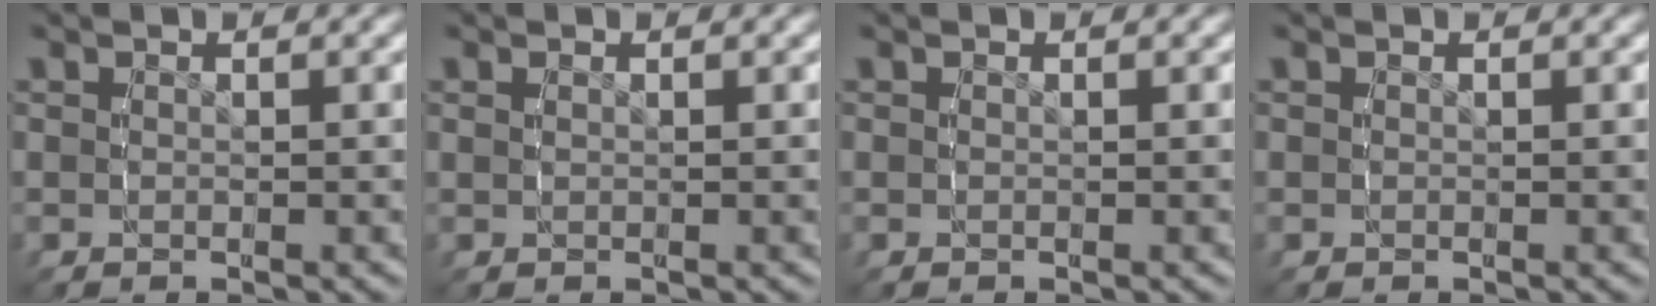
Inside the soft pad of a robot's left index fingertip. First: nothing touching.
{"total": 0.5, "force": [0.2, 0.0, 0.5], "torque": [-0.009, -0.003, 0.007]}
{"total": 0.0}
{"total": 0.0}